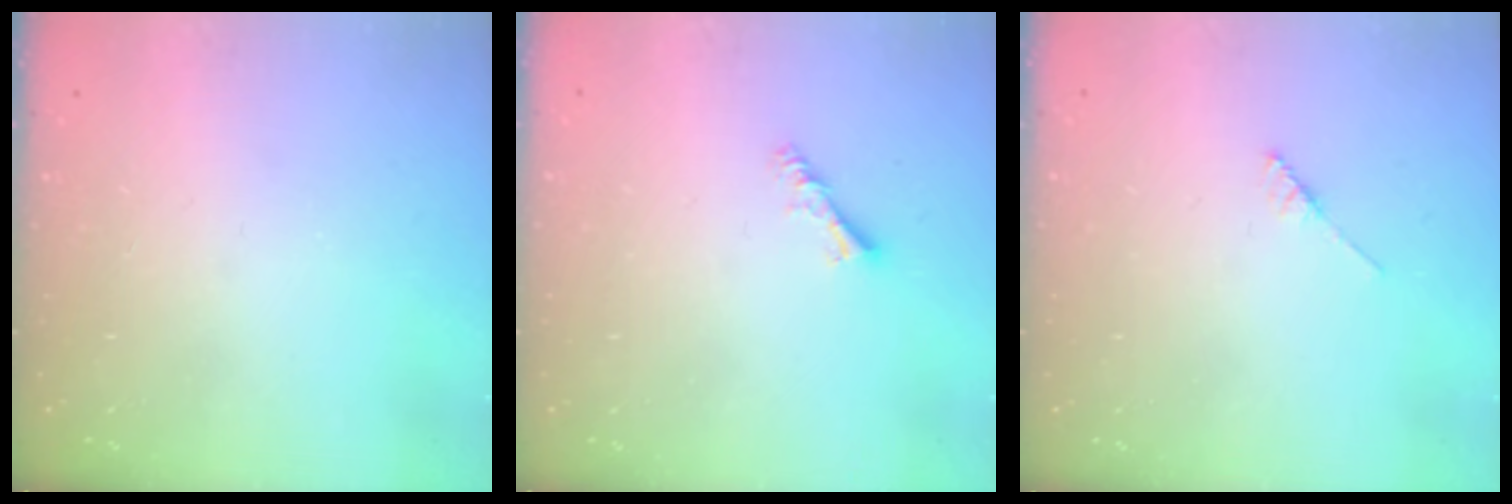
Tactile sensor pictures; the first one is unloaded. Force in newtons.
{"total": 3.1, "press": 3.0, "slide": 0.6}
{"total": 2.2, "press": 2.2, "slide": 0.2}